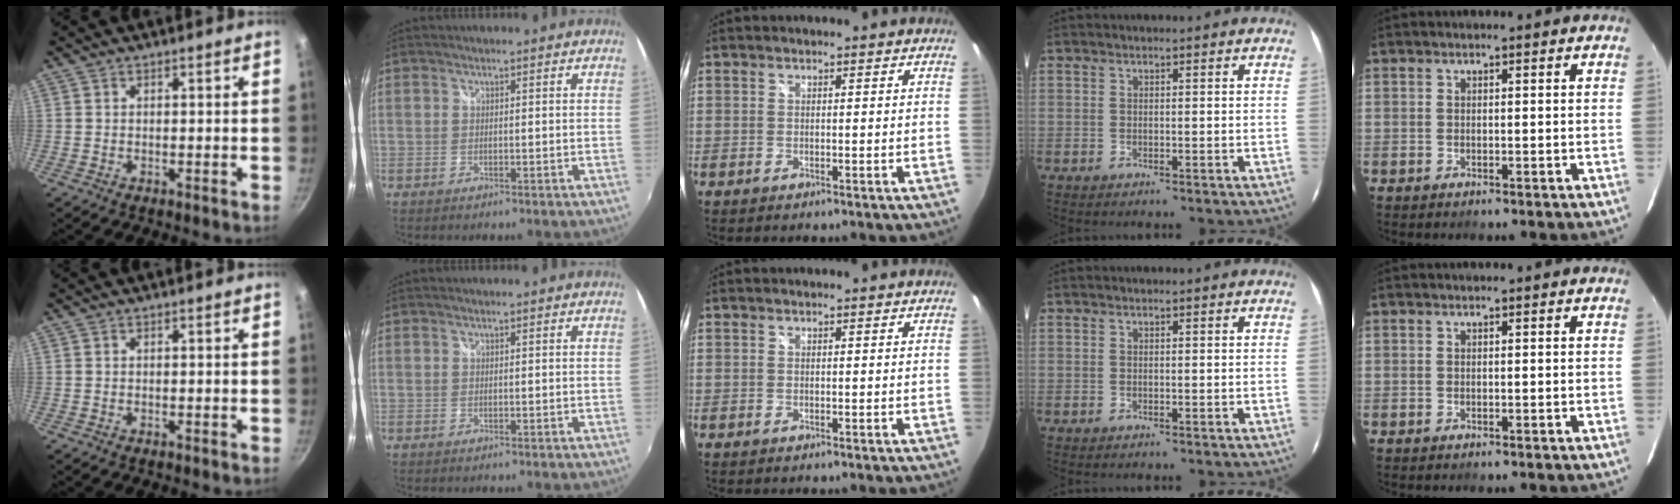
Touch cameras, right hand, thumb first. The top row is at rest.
{}